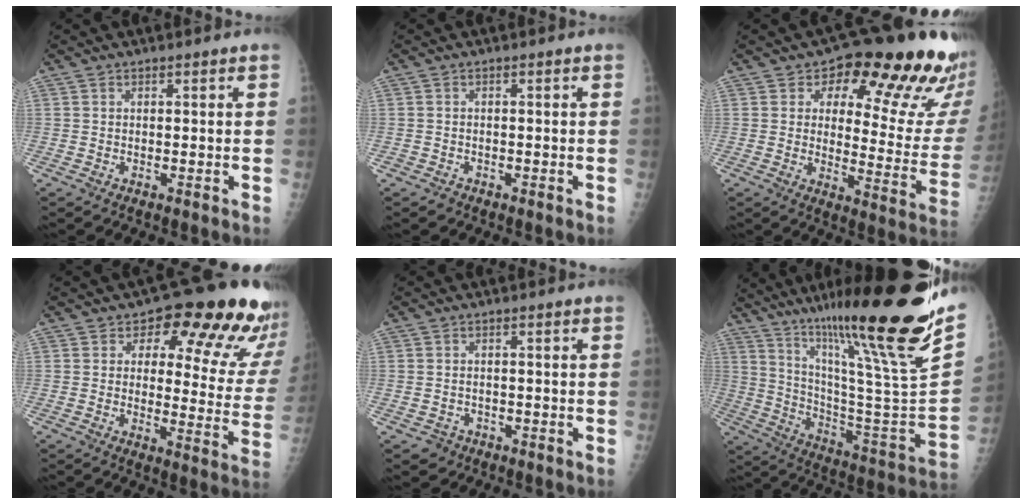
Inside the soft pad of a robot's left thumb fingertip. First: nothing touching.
{"total": 1.3, "force": [-0.9, 0.9, 0.0], "torque": [0.002, 0.004, -0.015]}
{"total": 20.7, "force": [12.4, 8.3, 14.4], "torque": [-0.131, -0.077, 0.154]}
{"total": 18.5, "force": [11.2, 8.2, 12.2], "torque": [-0.095, -0.062, 0.126]}
{"total": 2.5, "force": [-1.3, 2.1, 0.3], "torque": [0.002, 0.012, -0.016]}
{"total": 33.3, "force": [23.2, 2.8, 23.6], "torque": [-0.353, -0.120, 0.365]}